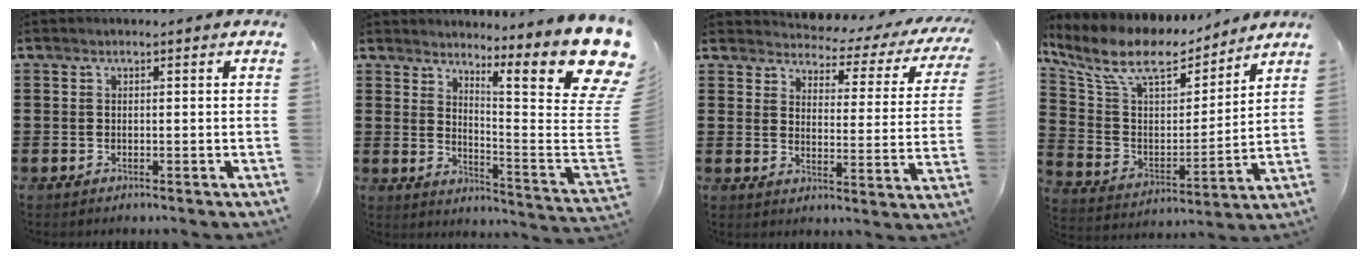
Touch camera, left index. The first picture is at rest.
{"total": 11.8, "force": [7.9, 1.6, 8.7], "torque": [-0.141, -0.068, 0.125]}
{"total": 2.9, "force": [2.7, 0.8, 0.6], "torque": [-0.026, -0.030, 0.037]}
{"total": 10.4, "force": [7.9, 3.7, 5.6], "torque": [-0.145, -0.043, 0.135]}